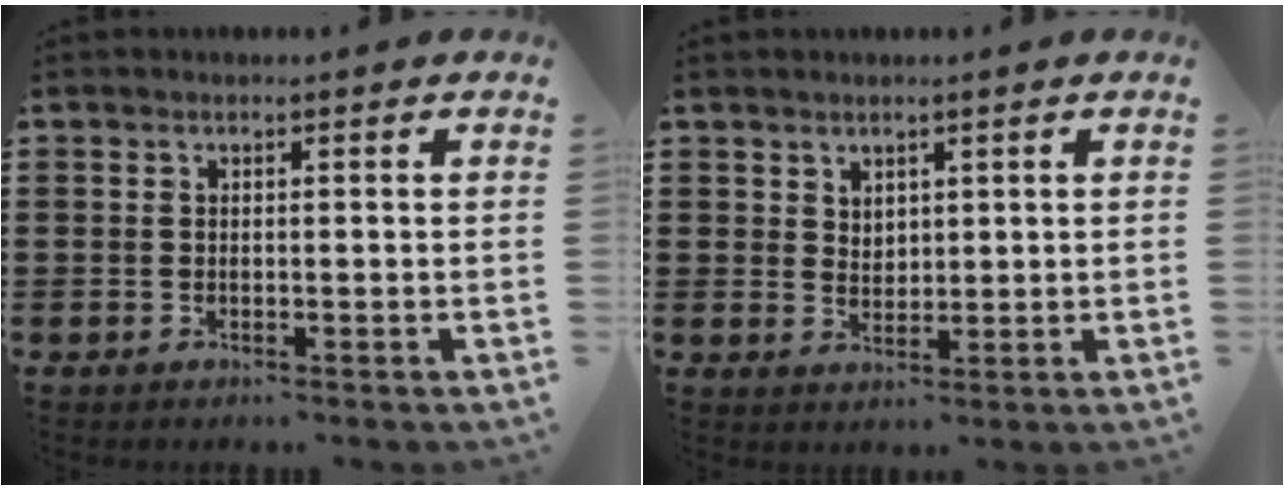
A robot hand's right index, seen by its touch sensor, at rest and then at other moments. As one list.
[{"total": 2.3, "force": [1.8, 1.3, 0.2], "torque": [-0.008, 0.005, 0.036]}]